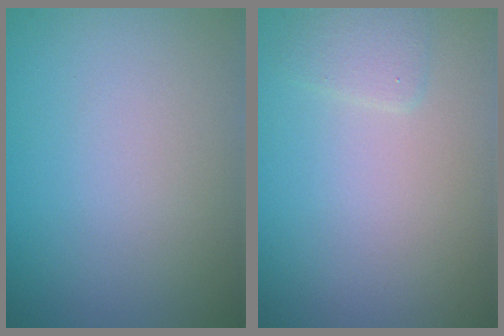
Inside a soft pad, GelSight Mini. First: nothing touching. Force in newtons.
{"total": 1.1, "press": 1.1, "slide": 0.2}